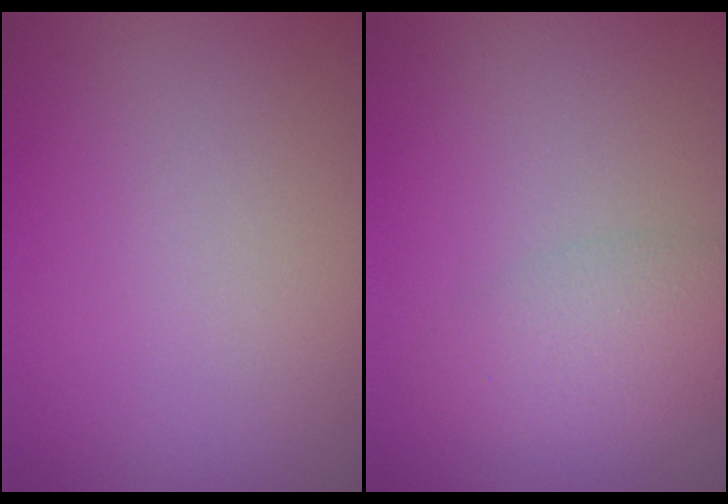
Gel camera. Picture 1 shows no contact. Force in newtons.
{"total": 3.0, "press": 3.0, "slide": 0.0}